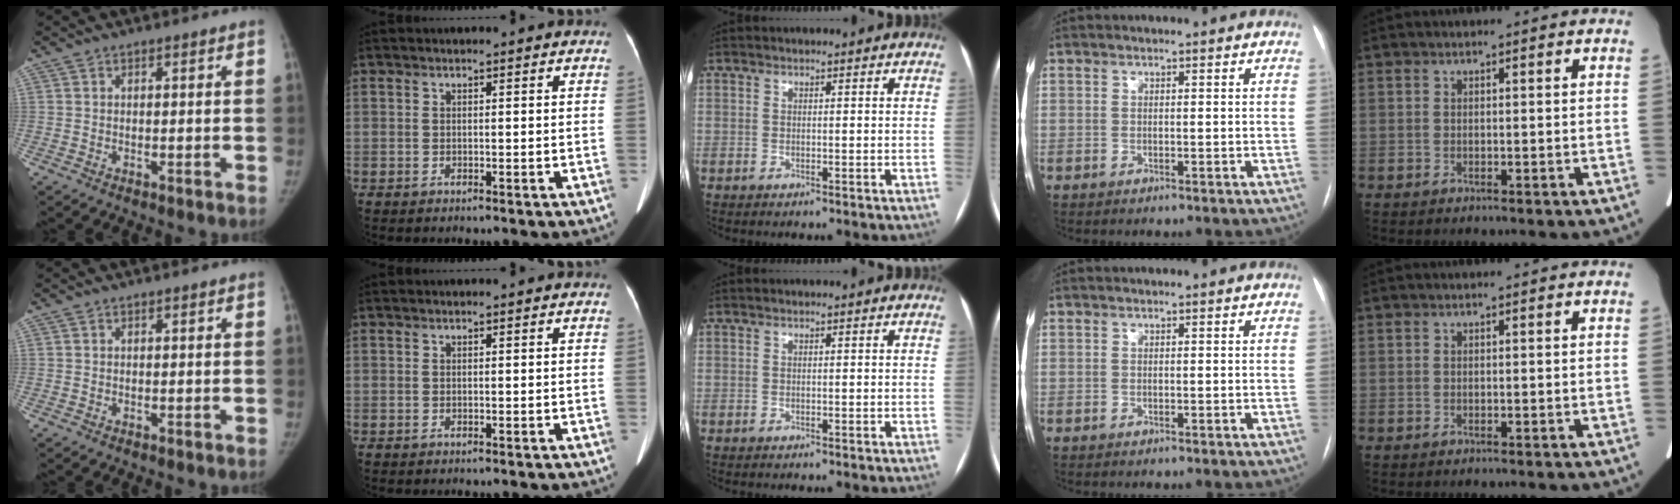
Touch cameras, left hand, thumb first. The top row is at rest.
{}